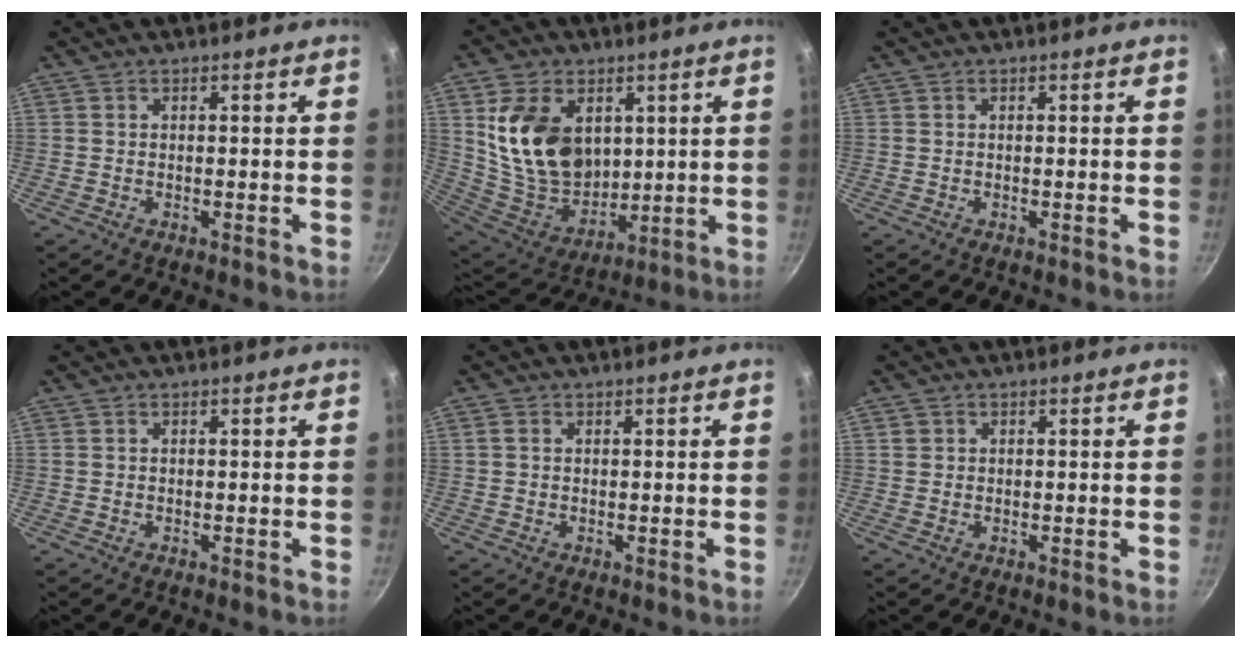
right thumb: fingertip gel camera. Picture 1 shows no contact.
{"total": 18.8, "force": [4.9, 13.4, 12.1], "torque": [-0.190, -0.036, 0.107]}
{"total": 0.0}
{"total": 0.0}
{"total": 1.1, "force": [0.4, 0.9, 0.6], "torque": [-0.011, 0.002, 0.004]}
{"total": 0.9, "force": [0.2, 0.9, 0.2], "torque": [0.001, 0.004, 0.003]}